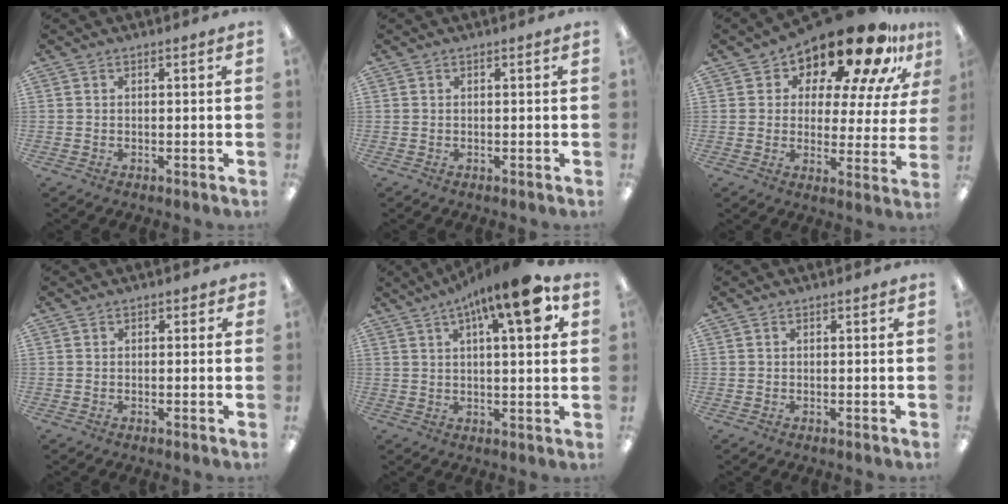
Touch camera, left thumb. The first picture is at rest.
{"total": 0.0}
{"total": 17.9, "force": [14.2, 5.9, 9.2], "torque": [-0.152, -0.113, 0.238]}
{"total": 1.0, "force": [0.1, 0.9, 0.5], "torque": [-0.001, 0.001, -0.001]}
{"total": 14.4, "force": [7.0, 3.6, 12.0], "torque": [-0.180, -0.026, 0.106]}
{"total": 0.0}